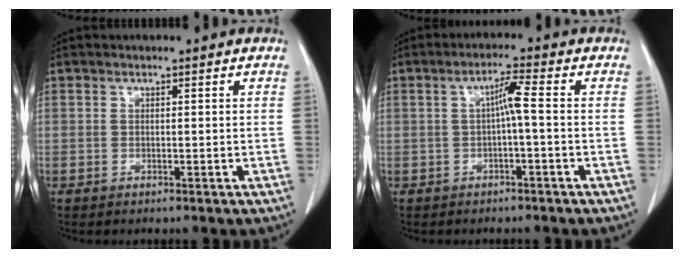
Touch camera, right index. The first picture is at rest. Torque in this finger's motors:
{"motor_torque": [0.38, 0.05, 0.08, 0.05]}